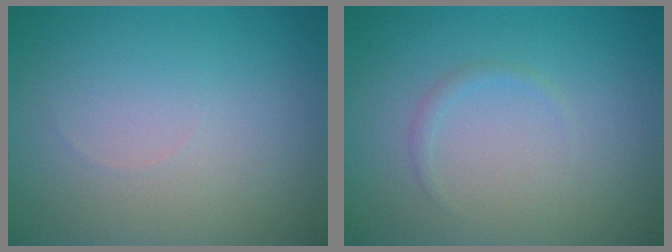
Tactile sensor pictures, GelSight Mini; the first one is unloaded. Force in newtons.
{"total": 0.7, "press": 0.7, "slide": 0.0}